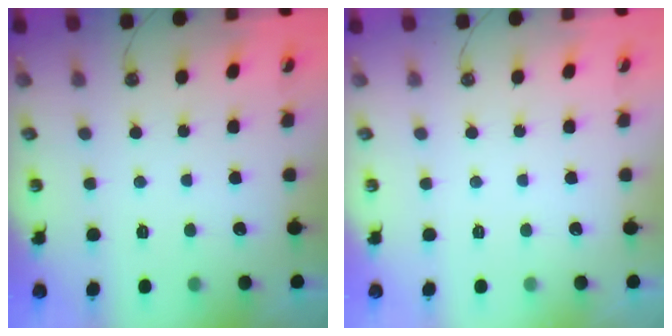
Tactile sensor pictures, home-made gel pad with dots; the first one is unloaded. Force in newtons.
{"total": 0.0}